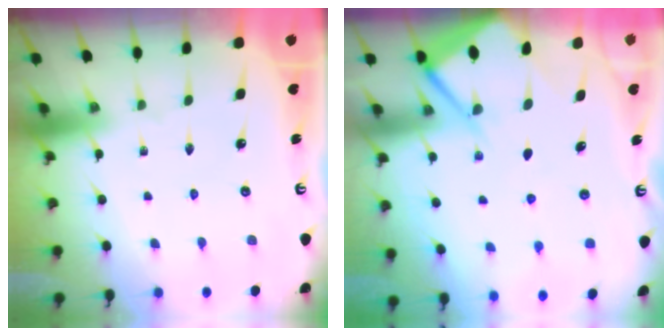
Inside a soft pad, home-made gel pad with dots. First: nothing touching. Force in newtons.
{"total": 6.9, "press": 6.9, "slide": 0.6}